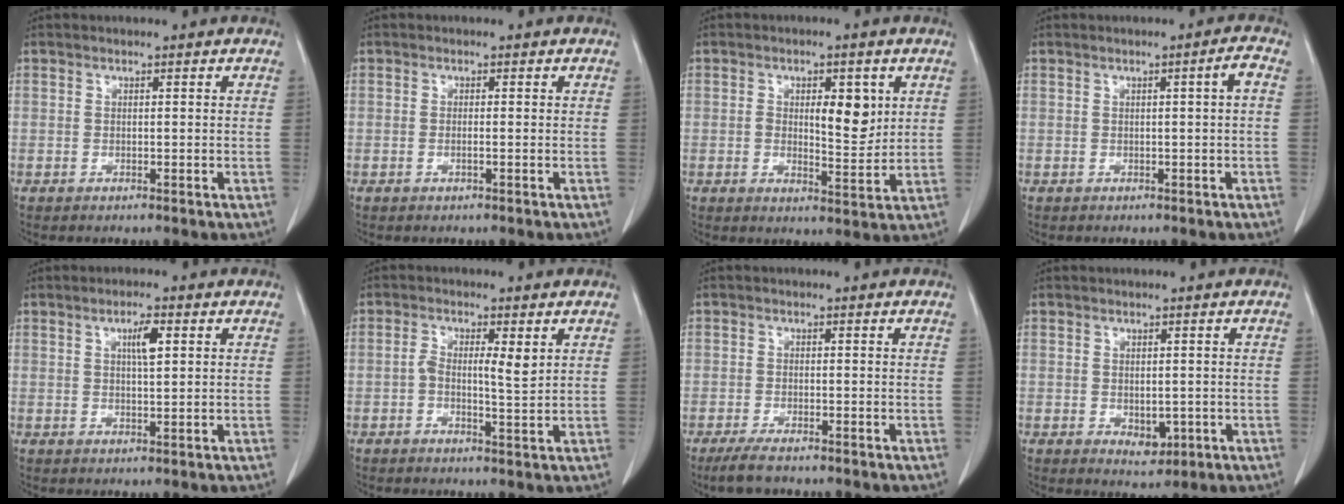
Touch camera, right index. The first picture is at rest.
{"total": 0.7, "force": [-0.2, 0.0, 0.7], "torque": [-0.015, 0.000, -0.003]}
{"total": 6.6, "force": [1.6, 2.5, 5.9], "torque": [-0.087, -0.004, 0.026]}
{"total": 1.9, "force": [0.1, -0.3, 1.8], "torque": [-0.026, 0.004, 0.003]}
{"total": 3.4, "force": [1.2, 0.5, 3.2], "torque": [-0.054, 0.000, 0.020]}
{"total": 4.2, "force": [0.7, 1.0, 4.1], "torque": [-0.075, 0.008, 0.010]}
{"total": 3.1, "force": [-2.5, 0.7, 1.7], "torque": [-0.041, -0.007, -0.042]}
{"total": 3.2, "force": [-0.6, 2.0, 2.4], "torque": [-0.030, -0.005, 0.002]}